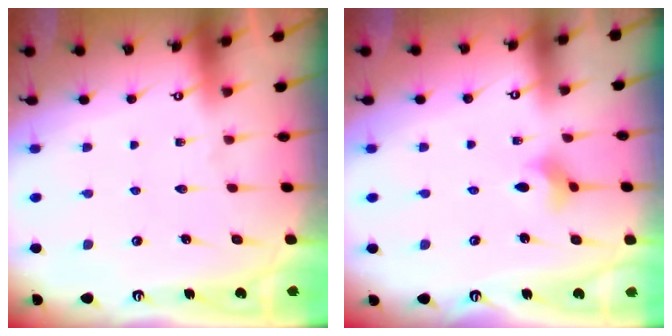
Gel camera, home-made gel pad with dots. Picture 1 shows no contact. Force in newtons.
{"total": 2.7, "press": 2.6, "slide": 0.5}